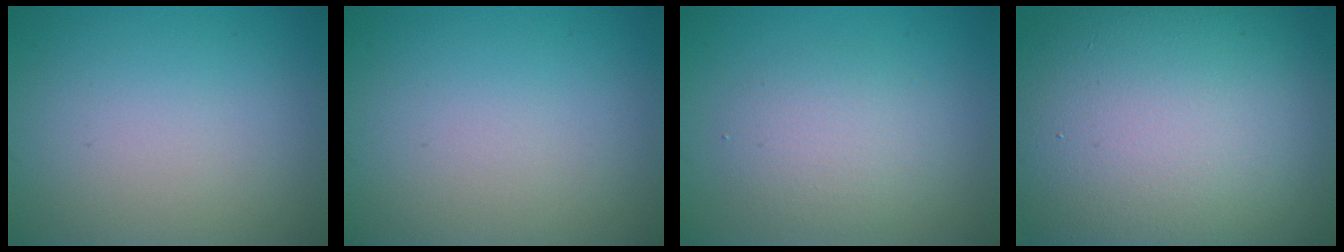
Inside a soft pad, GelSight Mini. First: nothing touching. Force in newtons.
{"total": 0.0}
{"total": 3.0, "press": 3.0, "slide": 0.2}
{"total": 18.3, "press": 18.2, "slide": 0.8}